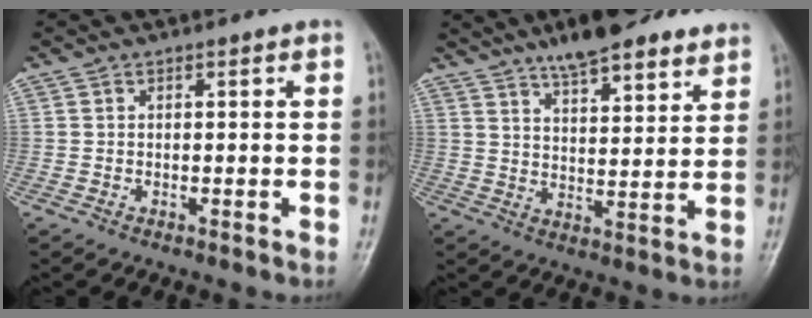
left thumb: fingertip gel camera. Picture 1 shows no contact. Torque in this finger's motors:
{"motor_torque": [3.79, 1.24, 1.30, -1.48, 0.10]}